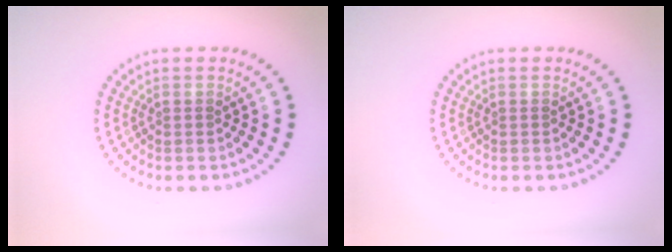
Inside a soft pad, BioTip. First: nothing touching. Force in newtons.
{"total": 0.0}